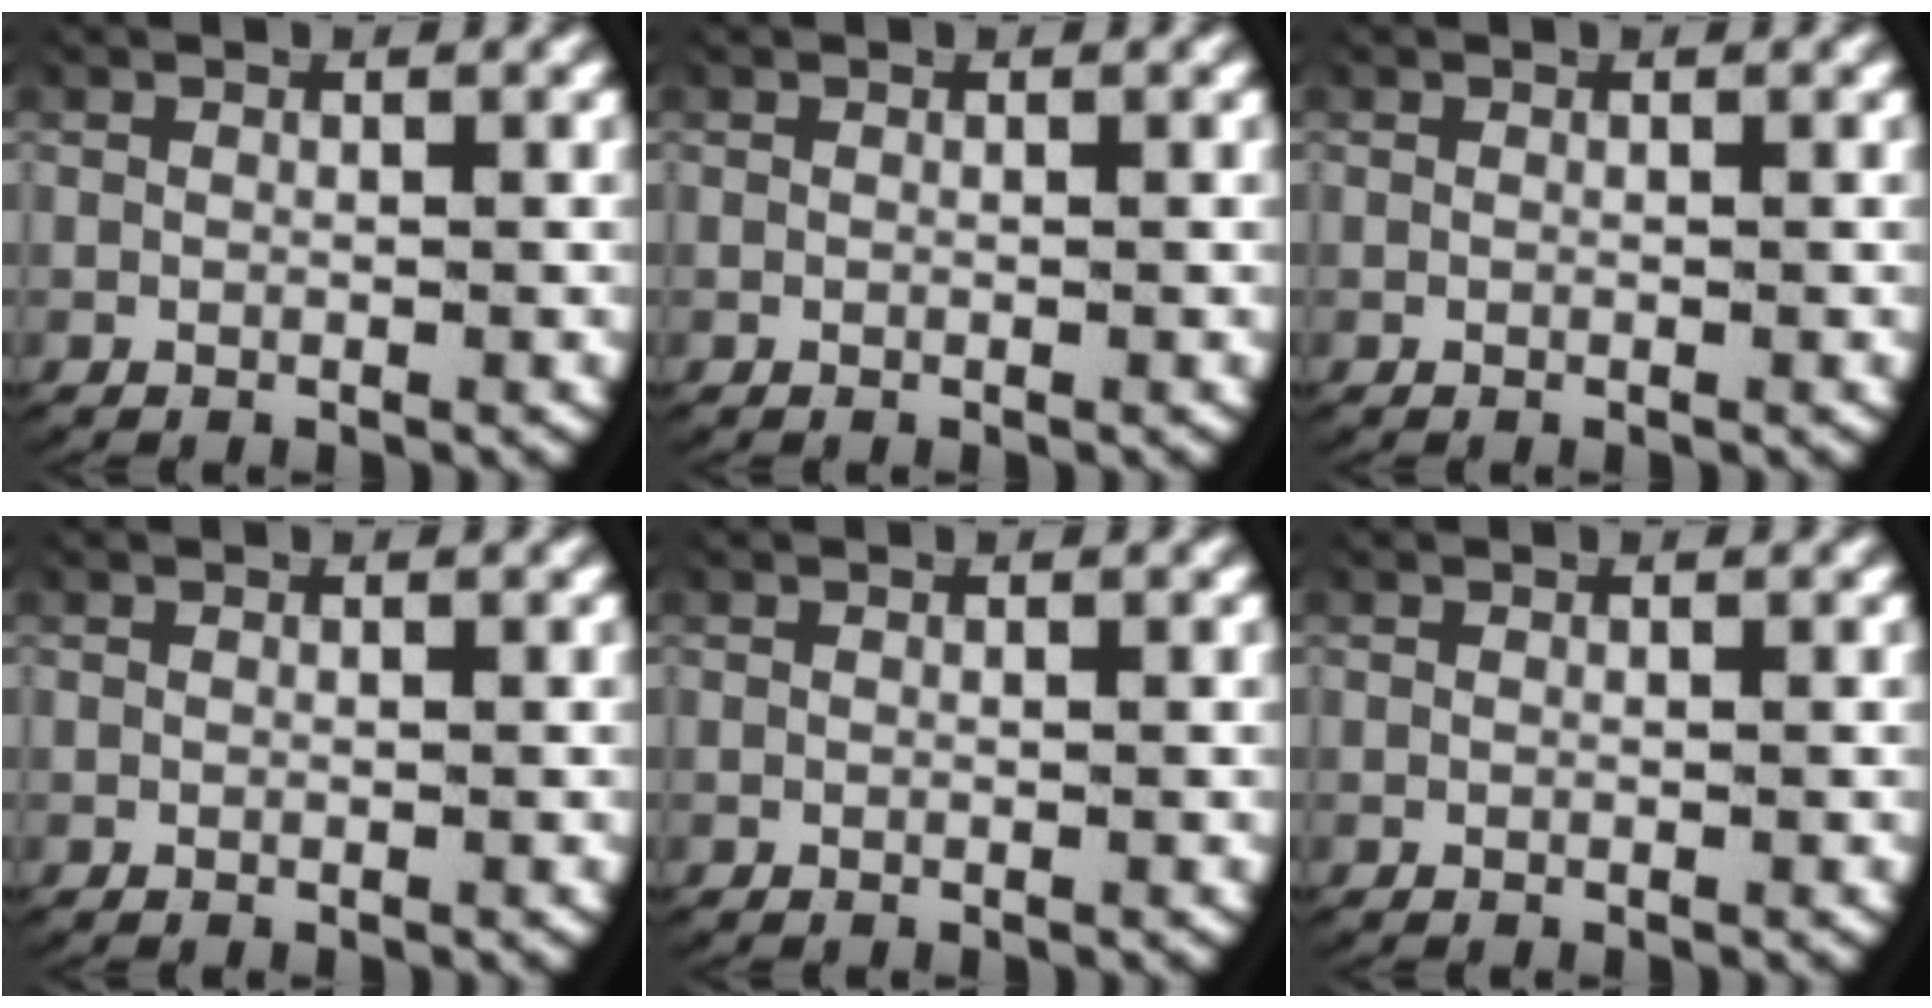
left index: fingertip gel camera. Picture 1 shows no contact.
{"total": 0.0}
{"total": 0.0}
{"total": 0.0}
{"total": 0.0}
{"total": 0.0}